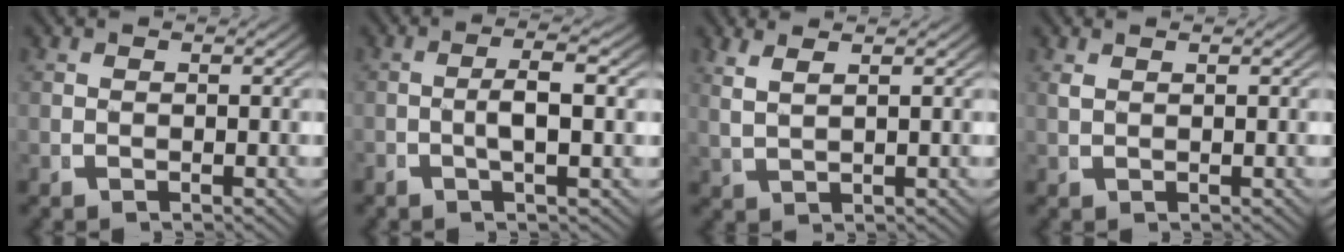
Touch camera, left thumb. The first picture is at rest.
{"total": 3.0, "force": [-0.3, 0.7, 2.9], "torque": [-0.069, -0.003, -0.006]}
{"total": 2.4, "force": [1.8, 0.5, 1.5], "torque": [-0.037, 0.002, 0.043]}
{"total": 0.8, "force": [0.8, -0.1, 0.3], "torque": [-0.010, 0.002, 0.021]}